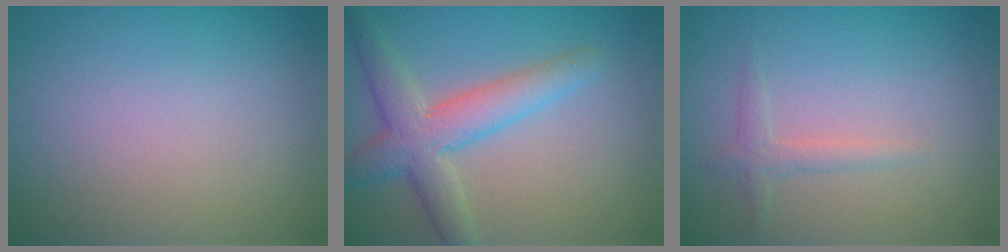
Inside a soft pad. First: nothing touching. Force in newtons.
{"total": 4.9, "press": 4.9, "slide": 0.2}
{"total": 1.4, "press": 1.4, "slide": 0.0}